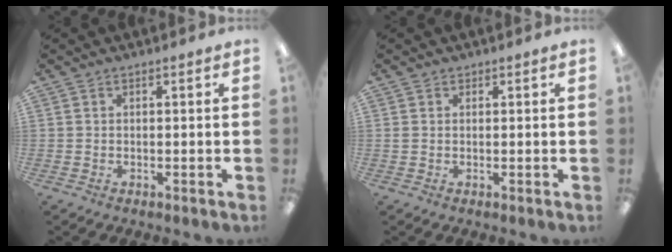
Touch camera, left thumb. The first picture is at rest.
{"total": 0.9, "force": [0.4, 0.7, 0.4], "torque": [-0.009, 0.004, 0.007]}